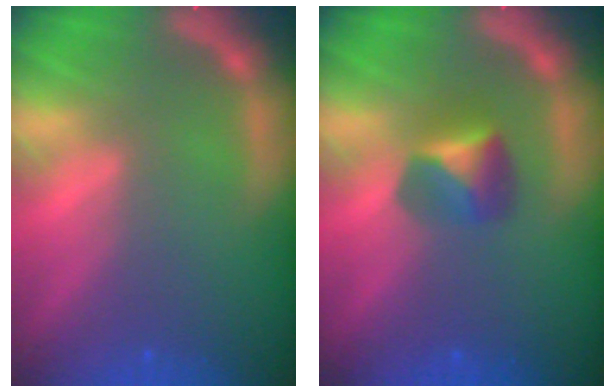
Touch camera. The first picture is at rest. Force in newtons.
{"total": 2.9}